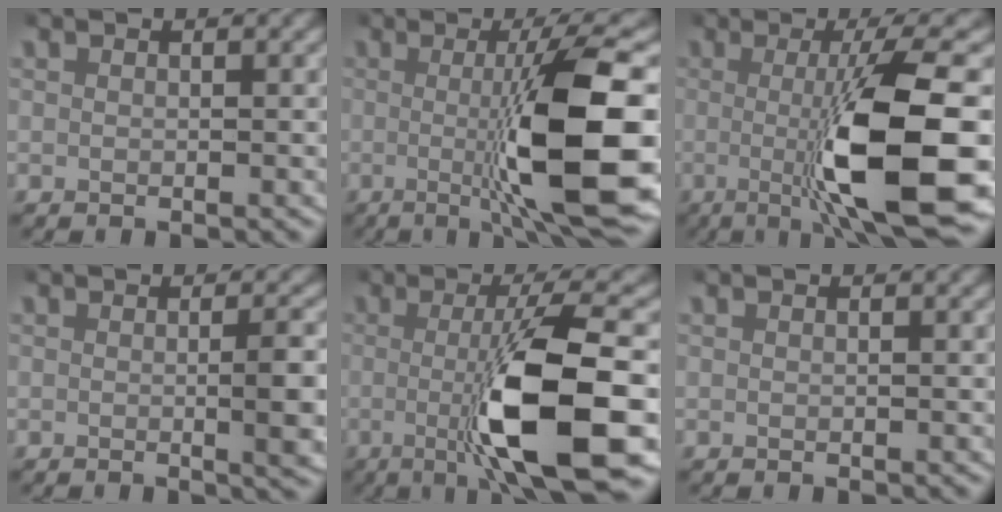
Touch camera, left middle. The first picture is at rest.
{"total": 10.9, "force": [-0.9, 1.4, 10.8], "torque": [-0.157, 0.000, -0.012]}
{"total": 10.8, "force": [-1.1, 1.5, 10.6], "torque": [-0.165, -0.003, -0.015]}
{"total": 3.1, "force": [-0.2, 0.2, 3.1], "torque": [-0.039, 0.002, -0.007]}
{"total": 9.7, "force": [-1.2, 1.3, 9.5], "torque": [-0.154, -0.002, -0.018]}
{"total": 0.0}